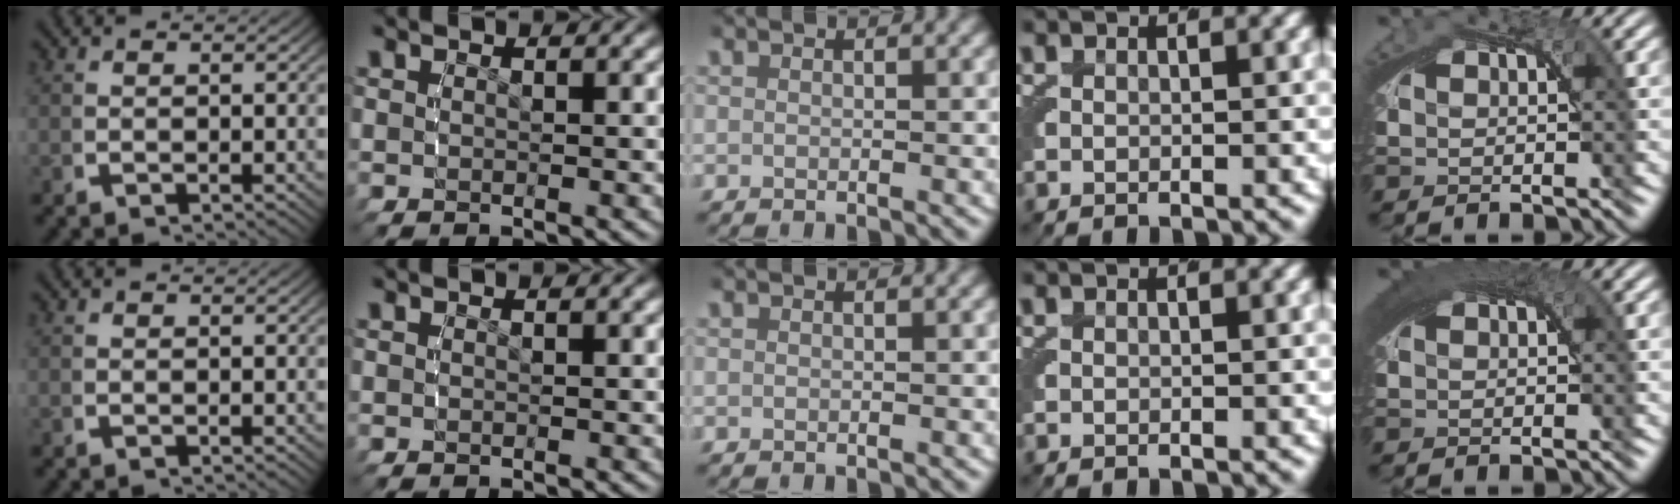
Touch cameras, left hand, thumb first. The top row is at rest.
{"little": {"total": 4.0, "force": [1.8, 1.4, 3.3], "torque": [-0.046, 0.015, 0.023]}}